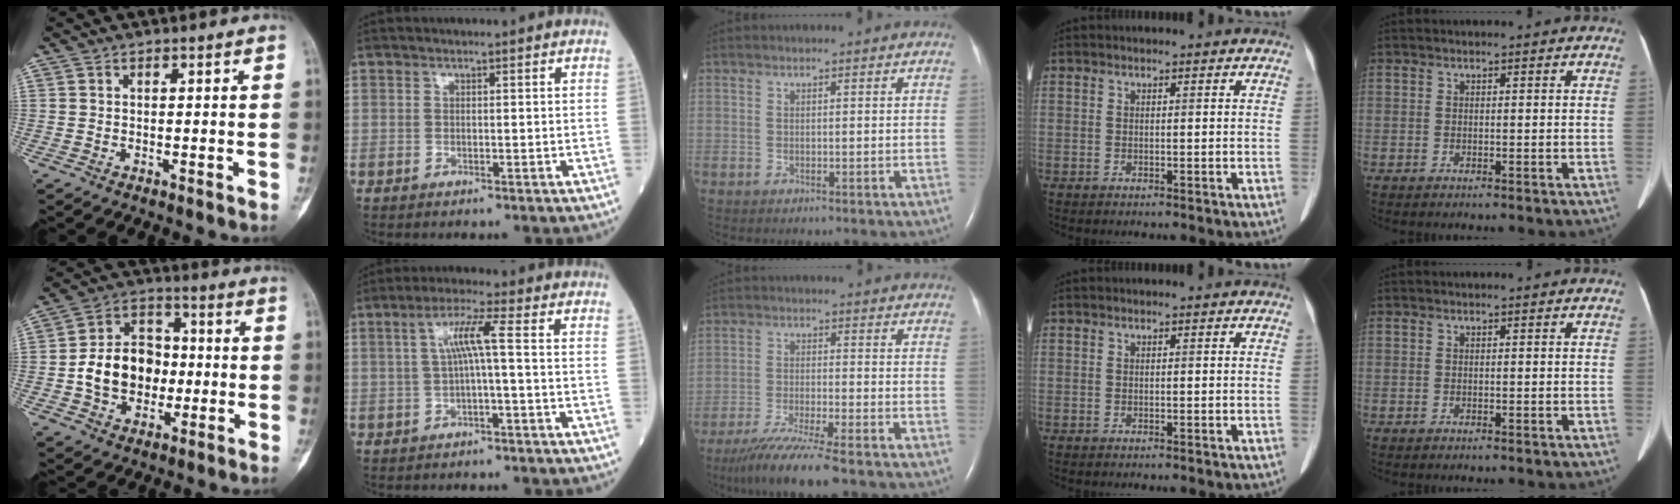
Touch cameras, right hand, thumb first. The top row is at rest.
{"thumb": {"total": 14.1, "force": [-1.6, 10.9, 8.9], "torque": [-0.120, 0.033, -0.029]}, "index": {"total": 5.1, "force": [0.2, -0.3, 5.1], "torque": [-0.095, 0.018, 0.008]}, "middle": {"total": 9.4, "force": [-7.4, -0.4, 5.8], "torque": [-0.101, -0.030, -0.125]}}